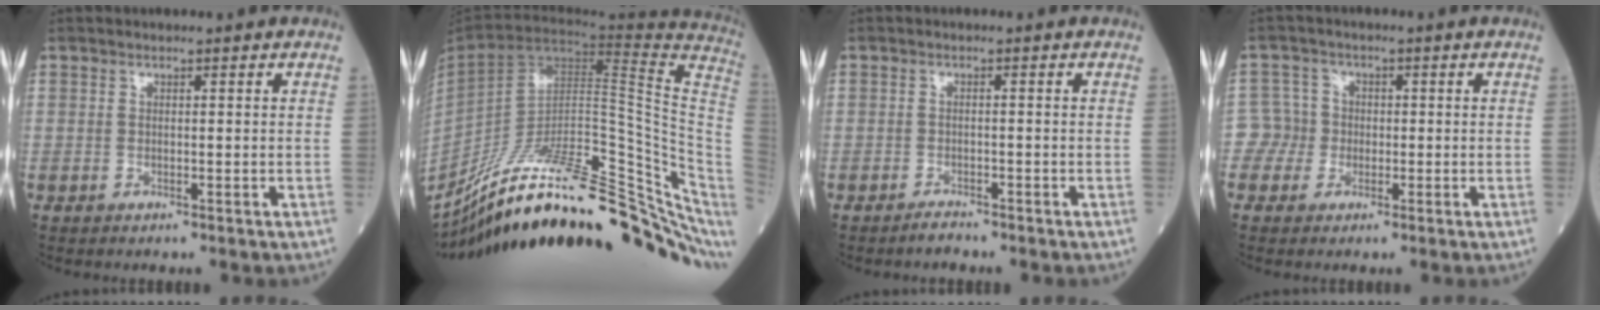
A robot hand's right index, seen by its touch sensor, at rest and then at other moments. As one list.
[{"total": 32.5, "force": [-22.7, 7.0, 22.1], "torque": [-0.237, 0.000, -0.334]}, {"total": 1.3, "force": [-1.2, 0.2, 0.2], "torque": [-0.002, 0.000, -0.021]}, {"total": 3.7, "force": [-0.7, 3.6, 0.1], "torque": [0.009, 0.012, -0.019]}]